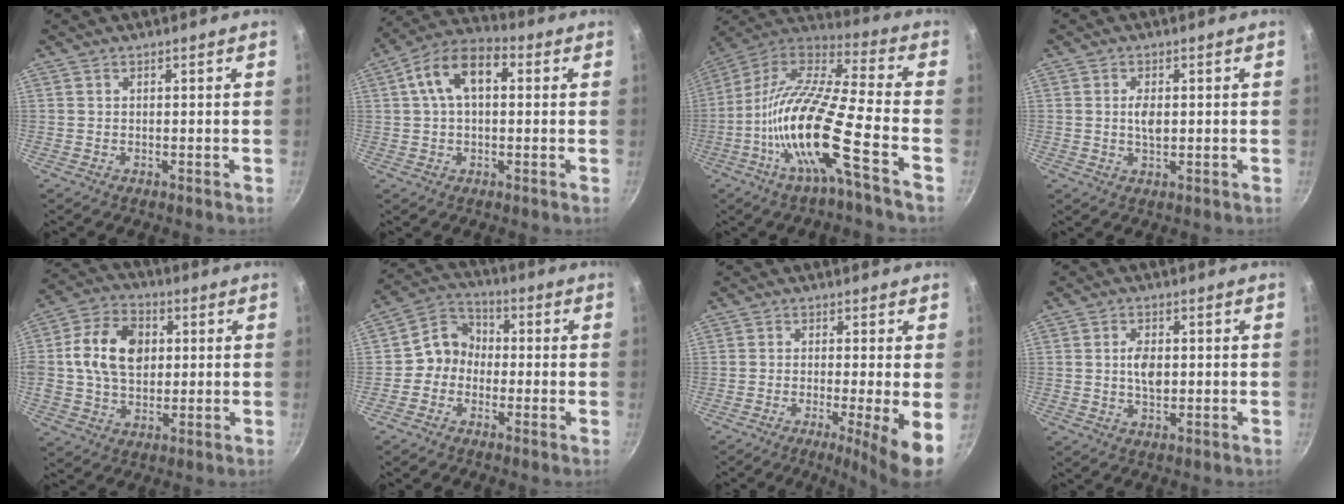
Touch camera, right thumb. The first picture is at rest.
{"total": 11.7, "force": [2.6, 6.9, 9.1], "torque": [-0.145, 0.032, 0.028]}
{"total": 20.2, "force": [-8.0, 3.5, 18.2], "torque": [-0.326, 0.042, -0.171]}
{"total": 3.3, "force": [0.2, 1.7, 2.8], "torque": [-0.042, 0.000, 0.003]}
{"total": 14.1, "force": [2.0, 10.3, 9.5], "torque": [-0.149, 0.011, 0.021]}
{"total": 7.0, "force": [-1.4, 6.3, 2.8], "torque": [-0.014, 0.030, -0.046]}
{"total": 8.2, "force": [-2.0, 0.6, 7.9], "torque": [-0.120, -0.006, -0.033]}
{"total": 4.7, "force": [0.1, 2.7, 3.8], "torque": [-0.055, 0.003, 0.001]}